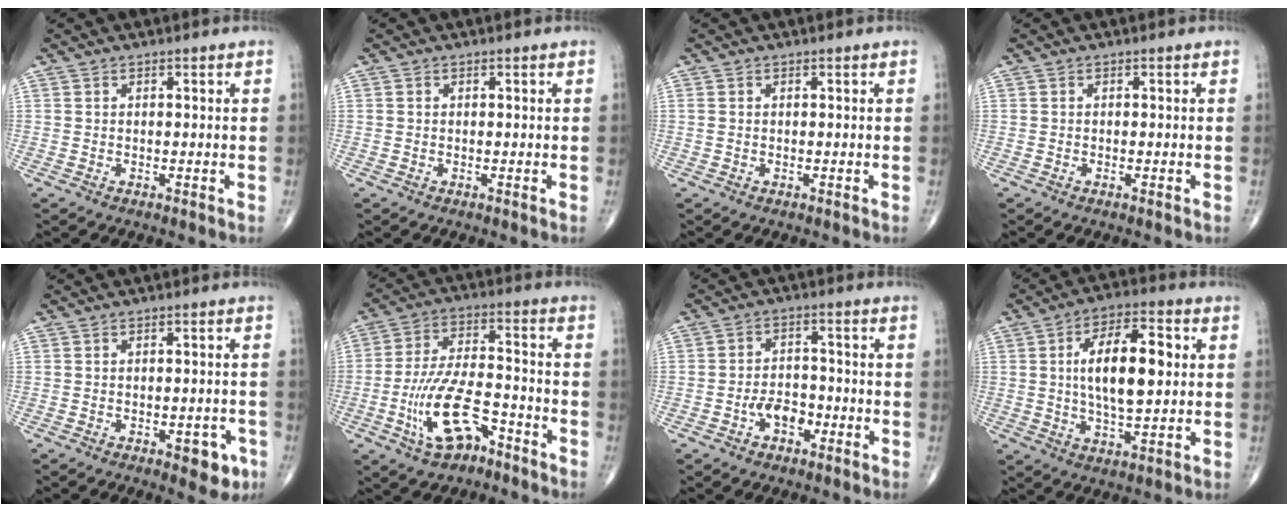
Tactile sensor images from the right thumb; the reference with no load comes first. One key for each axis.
{"total": 0.0}
{"total": 0.6, "fx": 0.1, "fy": 0.4, "fz": 0.4, "tx": -0.017, "ty": 0.008, "tz": 0.007}
{"total": 0.0}
{"total": 5.4, "fx": -2.6, "fy": 2.6, "fz": 3.9, "tx": -0.028, "ty": 0.011, "tz": -0.027}
{"total": 13.1, "fx": -6.3, "fy": 5.9, "fz": 9.9, "tx": -0.190, "ty": 0.040, "tz": -0.111}
{"total": 5.6, "fx": -2.4, "fy": 3.7, "fz": 3.5, "tx": -0.040, "ty": 0.025, "tz": -0.046}
{"total": 14.1, "fx": 1.9, "fy": 6.0, "fz": 12.6, "tx": -0.201, "ty": 0.005, "tz": 0.028}